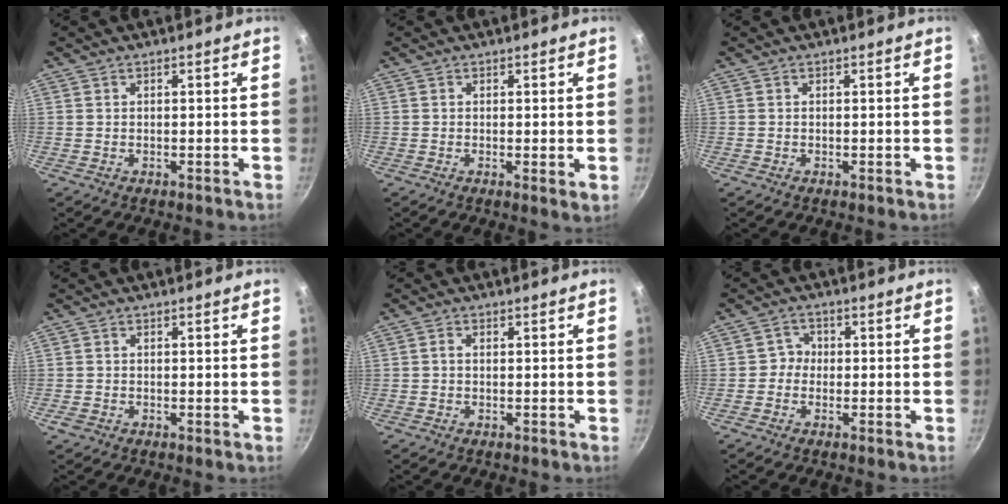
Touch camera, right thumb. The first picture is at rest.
{"total": 1.7, "force": [0.1, 0.3, 1.6], "torque": [-0.025, -0.009, -0.002]}
{"total": 0.0}
{"total": 1.2, "force": [-0.5, 0.8, 0.7], "torque": [-0.014, 0.002, -0.011]}
{"total": 1.1, "force": [0.0, 0.7, 0.8], "torque": [-0.015, 0.004, -0.001]}
{"total": 2.6, "force": [-0.6, 2.4, 0.7], "torque": [0.011, 0.010, -0.018]}